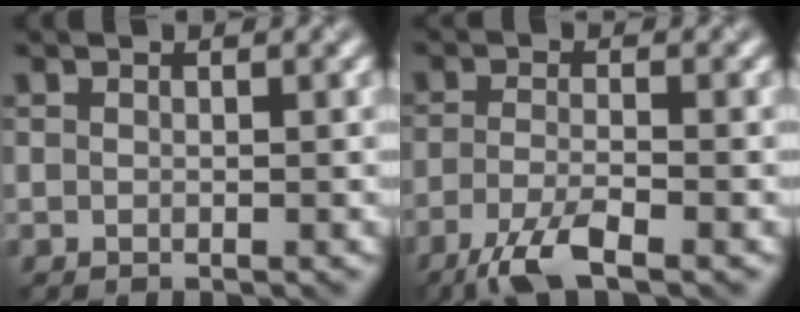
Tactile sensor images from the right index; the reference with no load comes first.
{"total": 4.4, "force": [-3.1, 0.8, 3.0], "torque": [-0.069, -0.001, -0.065]}